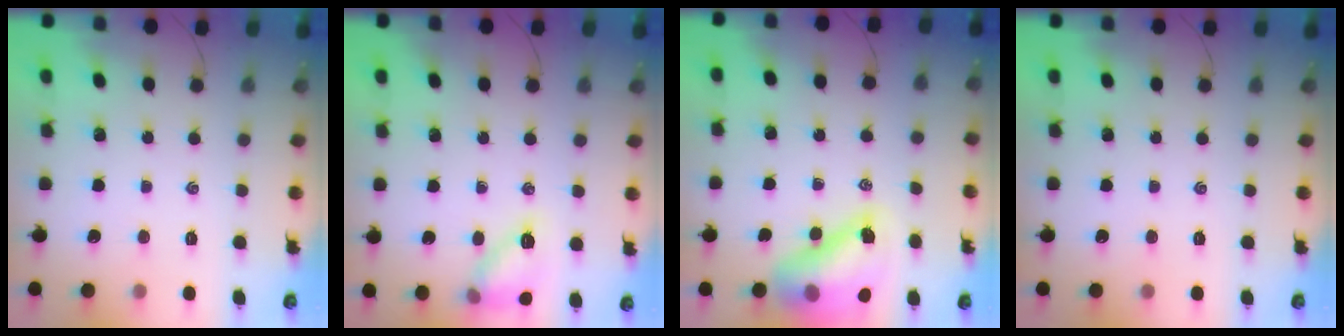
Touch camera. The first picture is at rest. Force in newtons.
{"total": 11.2, "press": 11.1, "slide": 0.7}
{"total": 14.0, "press": 13.4, "slide": 3.9}
{"total": 0.0}